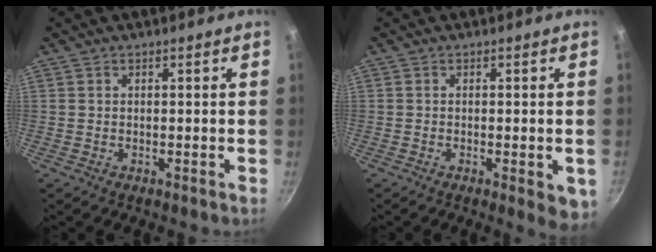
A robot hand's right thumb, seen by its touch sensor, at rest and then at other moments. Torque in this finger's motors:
{"motor_torque": [-0.25, -0.09, -0.24, 0.09, 0.03]}